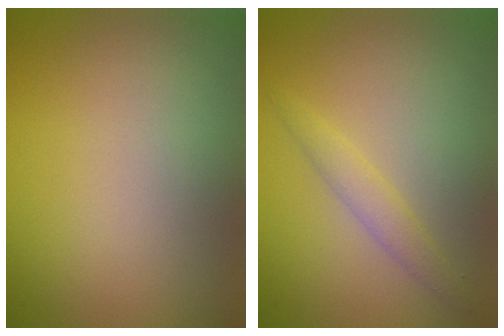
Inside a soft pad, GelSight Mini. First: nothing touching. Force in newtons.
{"total": 1.7, "press": 1.7, "slide": 0.0}